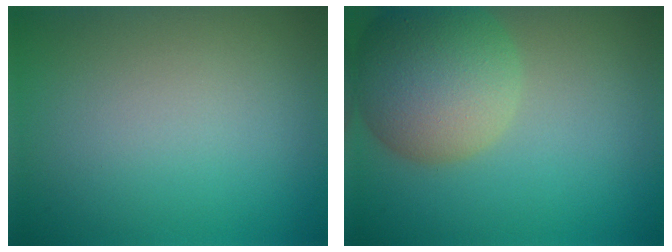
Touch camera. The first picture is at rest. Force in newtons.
{"total": 8.6, "press": 8.5, "slide": 0.6}